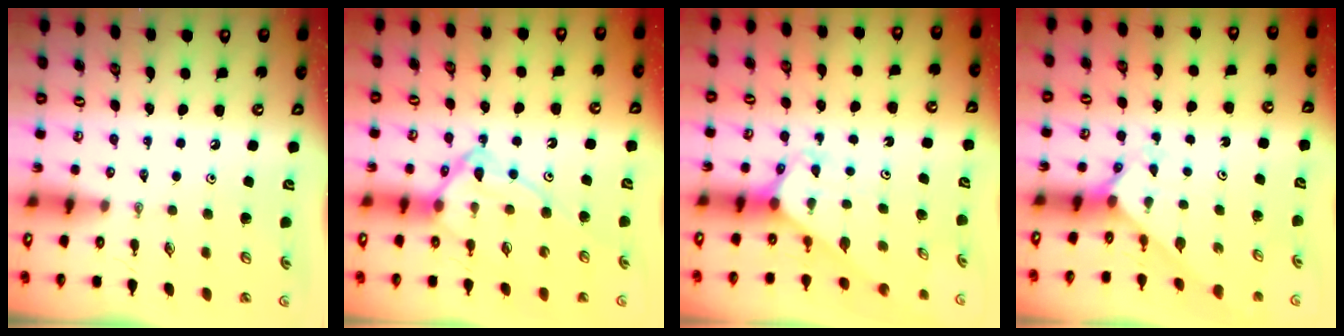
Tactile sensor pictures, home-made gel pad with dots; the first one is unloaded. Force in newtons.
{"total": 12.2, "press": 12.1, "slide": 1.1}
{"total": 2.6, "press": 2.6, "slide": 0.2}
{"total": 1.9, "press": 1.9, "slide": 0.1}